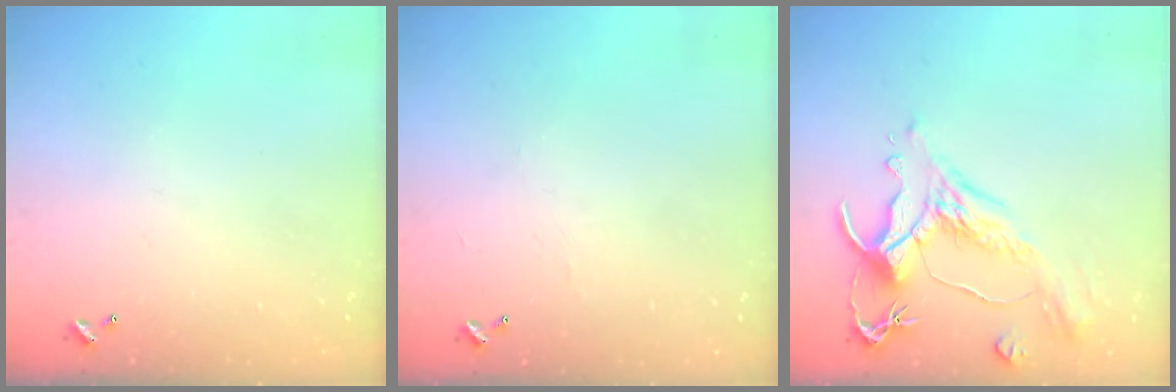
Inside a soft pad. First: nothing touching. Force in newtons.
{"total": 2.2, "press": 2.2, "slide": 0.4}
{"total": 1.6, "press": 0.4, "slide": 1.6}